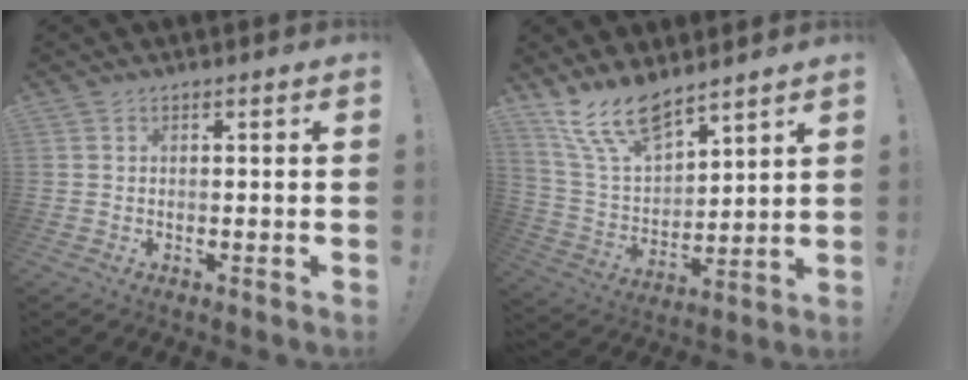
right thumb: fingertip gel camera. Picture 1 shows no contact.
{"total": 15.0, "force": [11.8, 5.9, 7.2], "torque": [-0.147, -0.080, 0.222]}